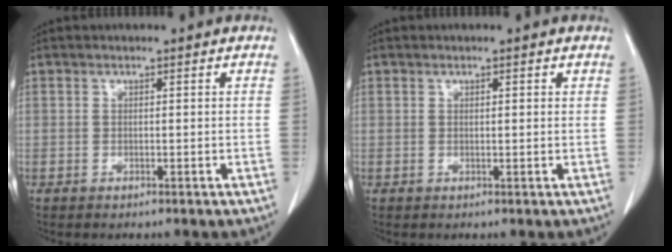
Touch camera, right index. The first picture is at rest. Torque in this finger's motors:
{"motor_torque": [-0.06, 0.01, -0.01, -0.01]}